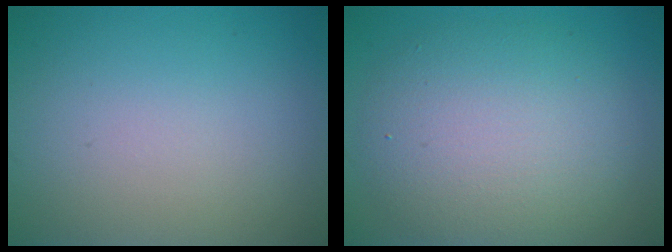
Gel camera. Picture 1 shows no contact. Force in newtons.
{"total": 7.2, "press": 7.2, "slide": 0.3}